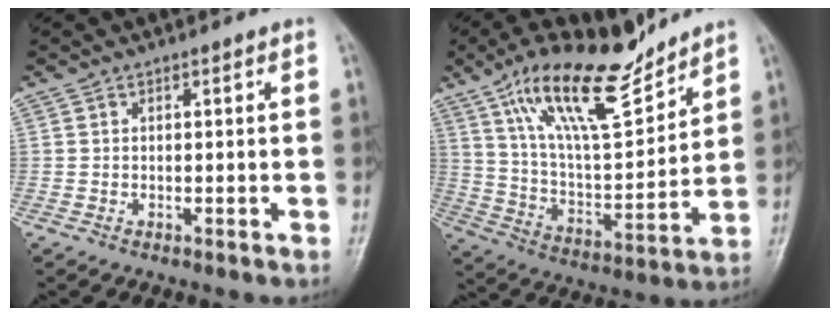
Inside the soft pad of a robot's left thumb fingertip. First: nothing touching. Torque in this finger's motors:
{"motor_torque": [0.18, 0.18, 1.45, -1.32, 0.29]}